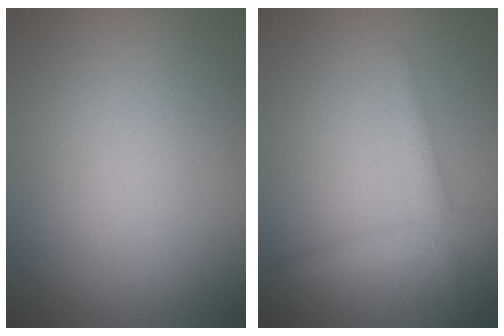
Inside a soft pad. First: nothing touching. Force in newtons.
{"total": 1.3, "press": 1.3, "slide": 0.1}